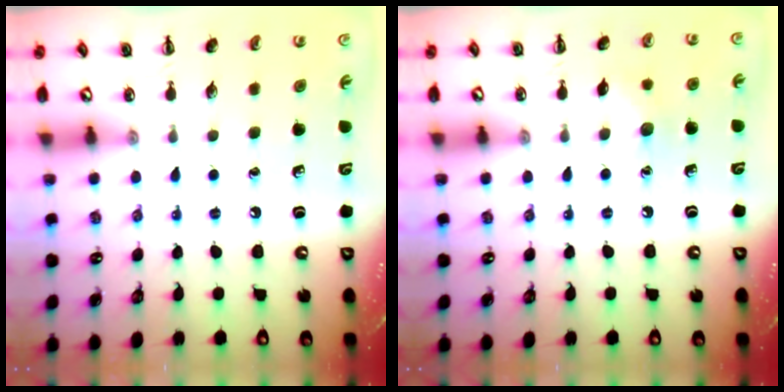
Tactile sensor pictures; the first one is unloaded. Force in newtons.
{"total": 6.6, "press": 6.4, "slide": 1.5}